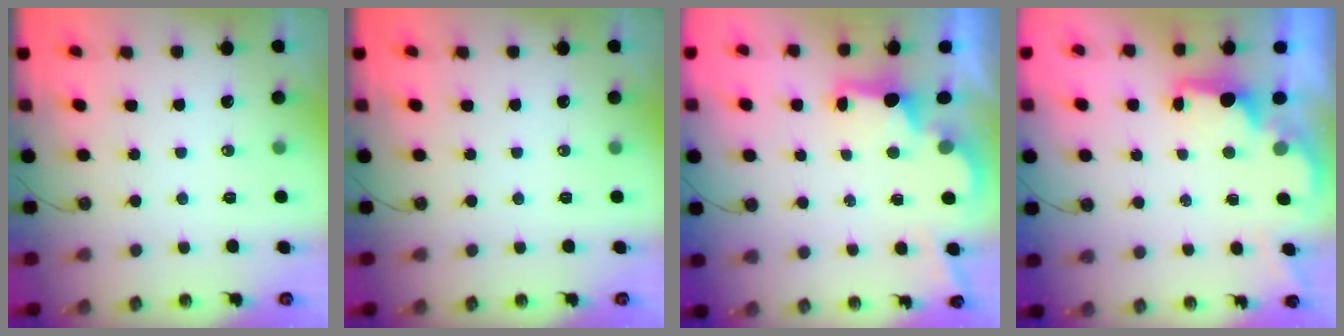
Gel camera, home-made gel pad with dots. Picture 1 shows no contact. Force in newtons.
{"total": 0.0}
{"total": 2.6, "press": 2.5, "slide": 0.8}
{"total": 1.9, "press": 1.7, "slide": 0.8}